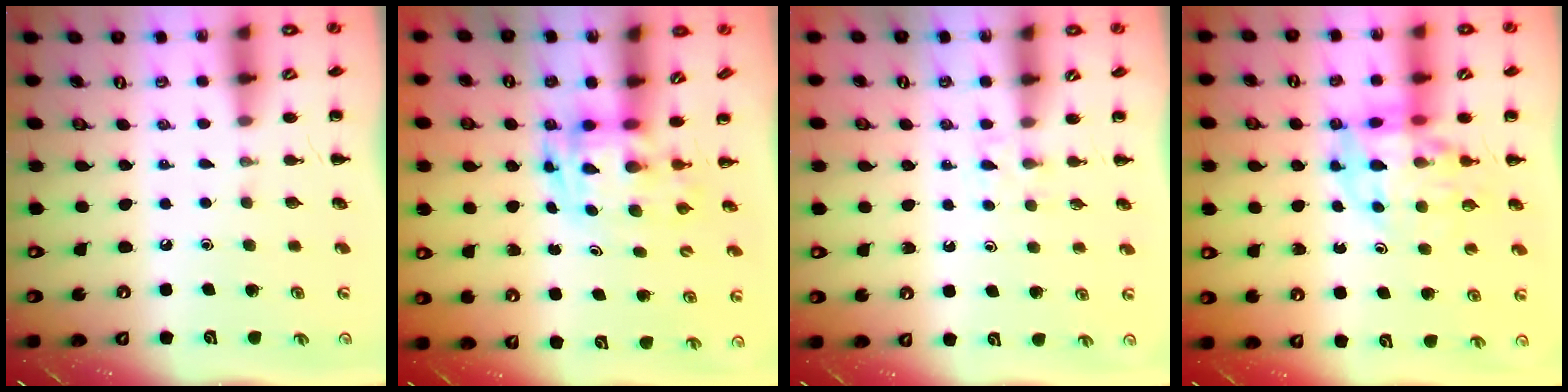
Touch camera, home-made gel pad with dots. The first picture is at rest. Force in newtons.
{"total": 3.4, "press": 3.3, "slide": 0.6}
{"total": 2.2, "press": 2.0, "slide": 1.0}
{"total": 12.1, "press": 11.4, "slide": 3.8}